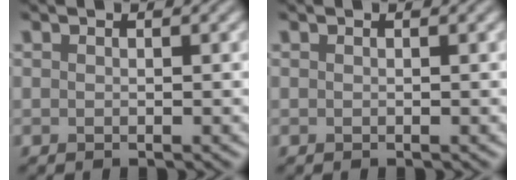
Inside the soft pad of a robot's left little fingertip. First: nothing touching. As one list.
[{"total": 0.0}]